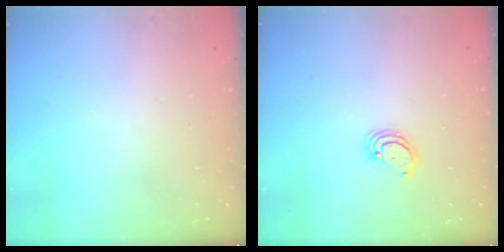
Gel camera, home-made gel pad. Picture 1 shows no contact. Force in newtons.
{"total": 3.1, "press": 3.0, "slide": 0.3}